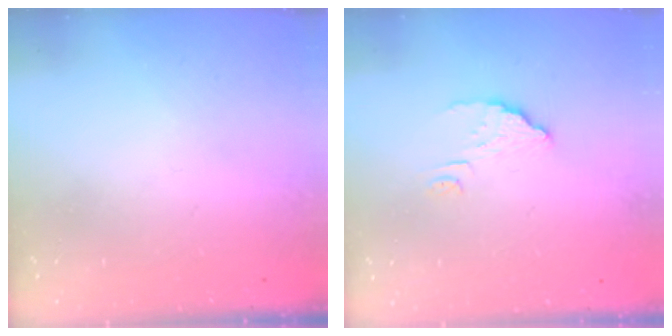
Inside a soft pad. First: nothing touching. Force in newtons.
{"total": 5.3, "press": 5.3, "slide": 0.4}